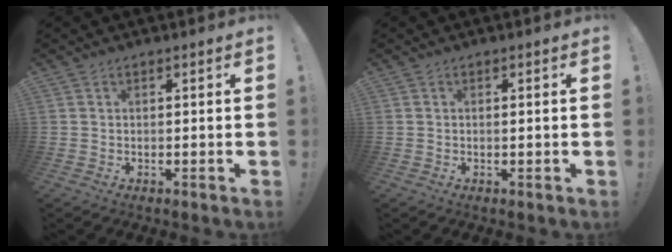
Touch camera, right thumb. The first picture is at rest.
{"total": 0.7, "force": [0.0, -0.2, 0.6], "torque": [-0.004, -0.005, -0.003]}